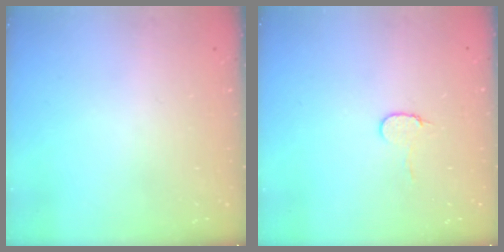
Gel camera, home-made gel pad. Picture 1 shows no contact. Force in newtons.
{"total": 5.9, "press": 5.9, "slide": 0.5}